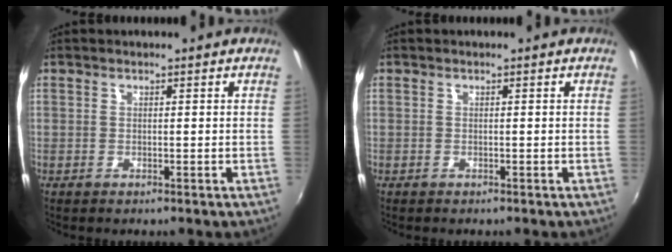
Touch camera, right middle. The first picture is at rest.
{"total": 0.0}